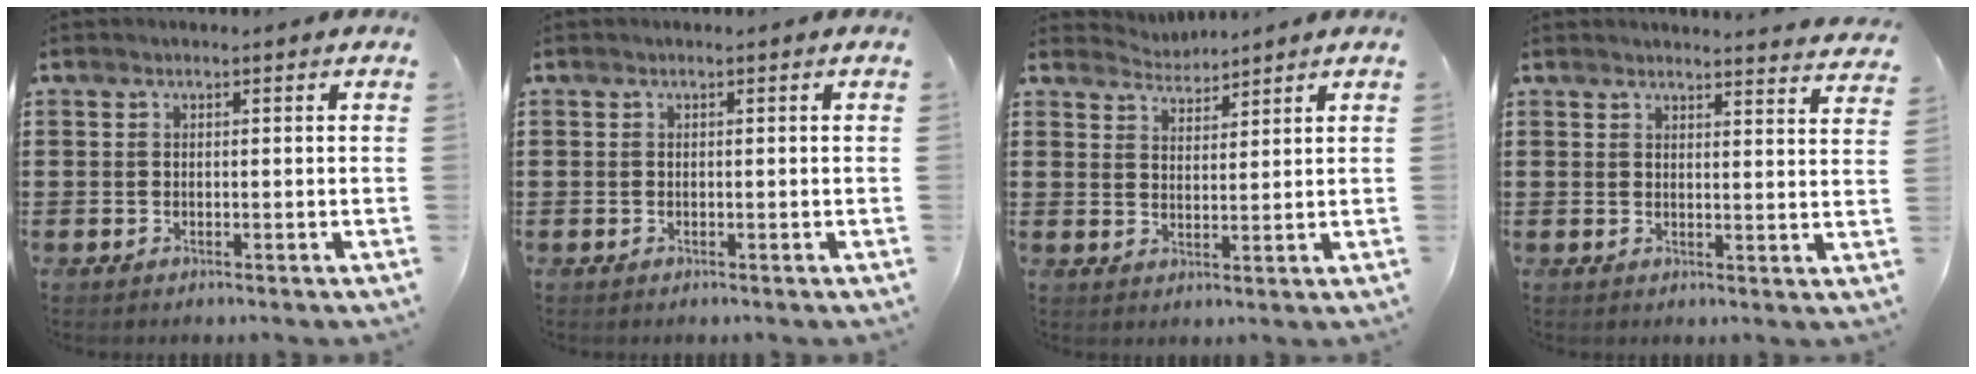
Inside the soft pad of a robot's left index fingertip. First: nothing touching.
{"total": 0.0}
{"total": 3.0, "force": [3.0, 0.0, -0.5], "torque": [0.001, -0.011, 0.055]}
{"total": 3.1, "force": [3.0, -0.5, 0.3], "torque": [-0.010, -0.019, 0.054]}